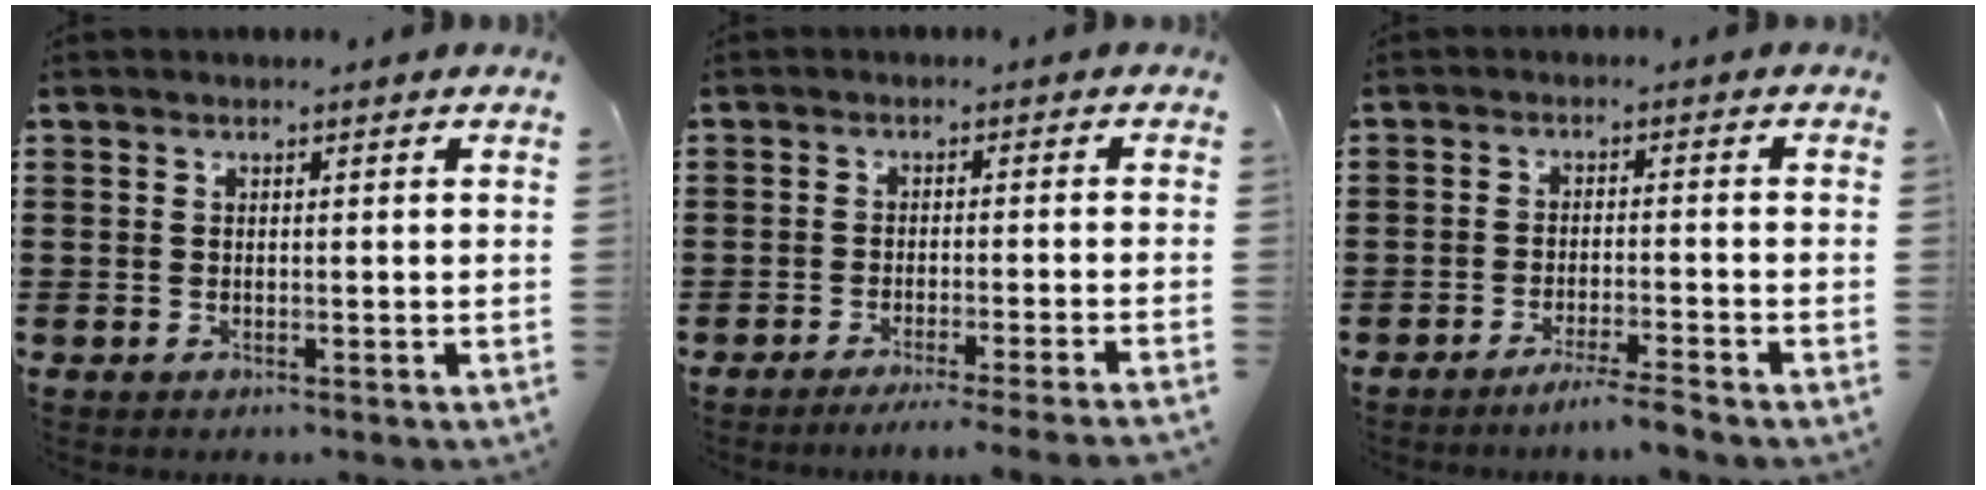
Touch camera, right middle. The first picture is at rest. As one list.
[{"total": 2.6, "force": [-2.1, -0.6, 1.3], "torque": [-0.021, -0.001, -0.044]}, {"total": 3.5, "force": [-3.1, -0.5, 1.5], "torque": [-0.022, -0.003, -0.058]}]